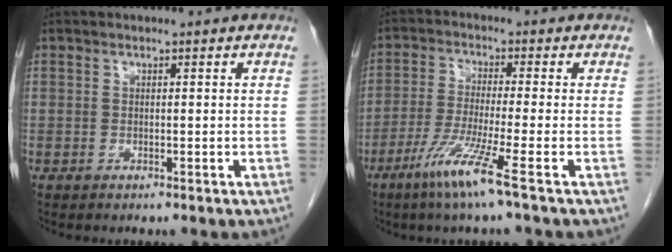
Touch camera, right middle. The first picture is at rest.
{"total": 7.8, "force": [-4.4, -1.4, 6.2], "torque": [-0.125, -0.025, -0.090]}